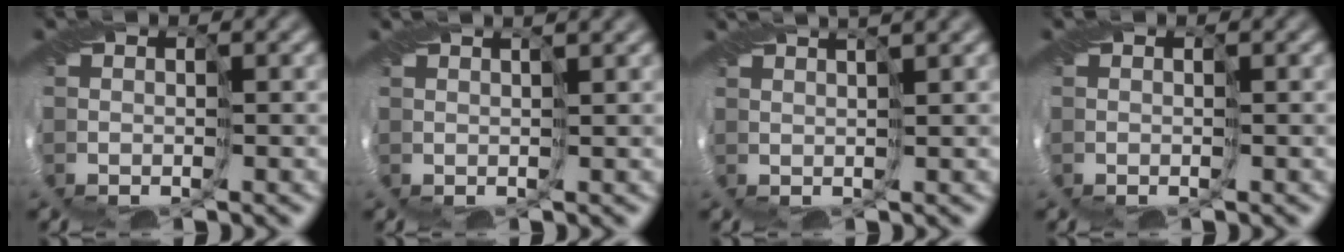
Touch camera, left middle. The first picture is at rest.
{"total": 2.1, "force": [1.7, 0.2, 1.2], "torque": [-0.021, 0.008, 0.016]}
{"total": 3.0, "force": [2.3, 0.2, 1.8], "torque": [-0.034, 0.015, 0.024]}
{"total": 0.0}